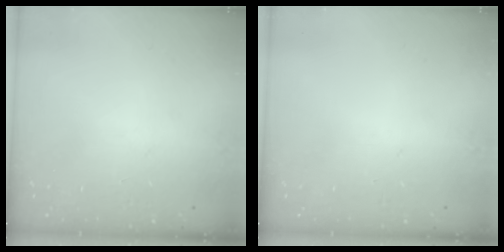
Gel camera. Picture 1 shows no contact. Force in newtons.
{"total": 0.0}